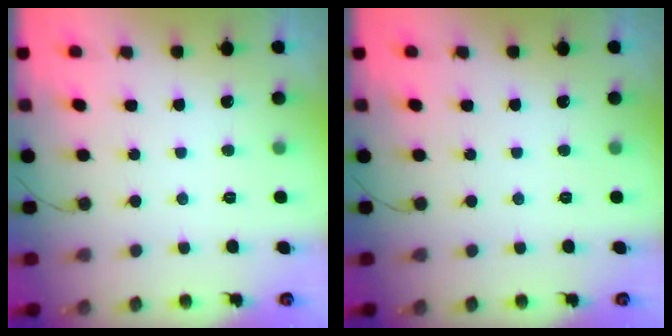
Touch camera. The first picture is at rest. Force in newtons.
{"total": 0.0}